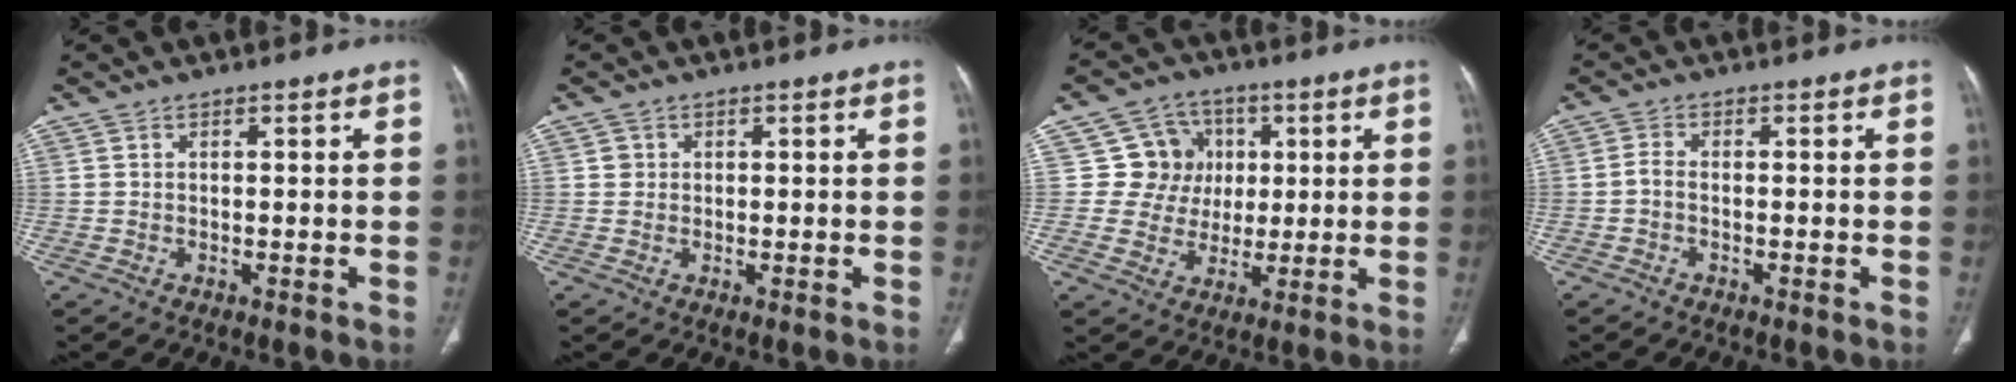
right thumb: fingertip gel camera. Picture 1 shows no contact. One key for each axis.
{"total": 1.2, "fx": 0.3, "fy": 1.1, "fz": 0.1, "tx": 0.007, "ty": 0.002, "tz": 0.003}
{"total": 9.1, "fx": 2.0, "fy": 8.7, "fz": 1.8, "tx": 0.018, "ty": 0.007, "tz": 0.033}
{"total": 1.7, "fx": -0.5, "fy": 0.9, "fz": 1.3, "tx": -0.026, "ty": 0.002, "tz": -0.016}